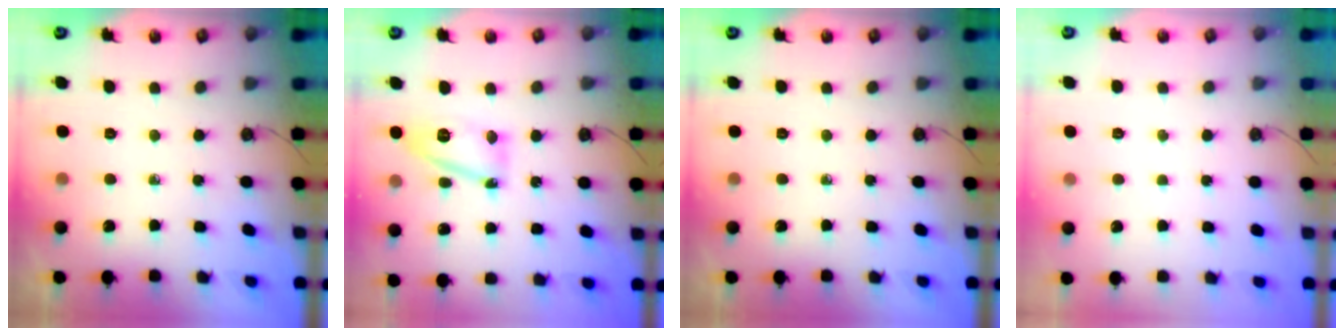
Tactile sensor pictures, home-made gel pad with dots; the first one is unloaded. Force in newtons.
{"total": 12.6, "press": 12.5, "slide": 1.5}
{"total": 0.0}
{"total": 1.8, "press": 1.7, "slide": 0.6}